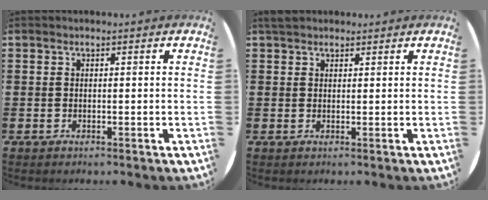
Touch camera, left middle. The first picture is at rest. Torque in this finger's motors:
{"motor_torque": [0.44, -0.34, 0.04, 0.05]}